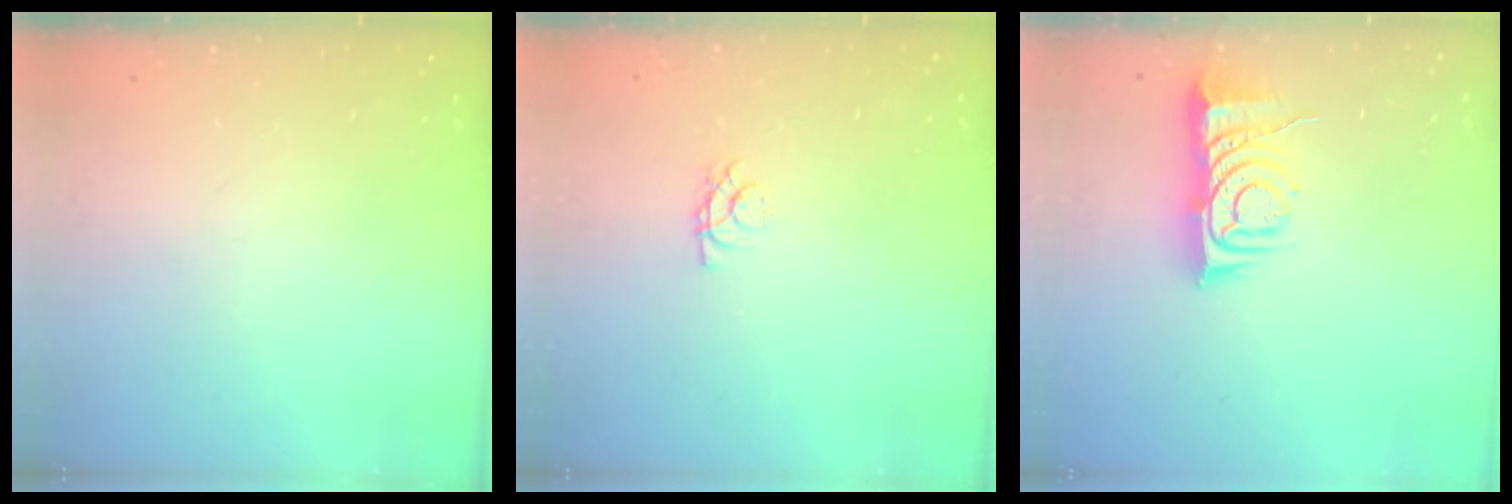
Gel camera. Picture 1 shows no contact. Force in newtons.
{"total": 4.2, "press": 4.2, "slide": 0.5}
{"total": 8.9, "press": 8.8, "slide": 1.2}